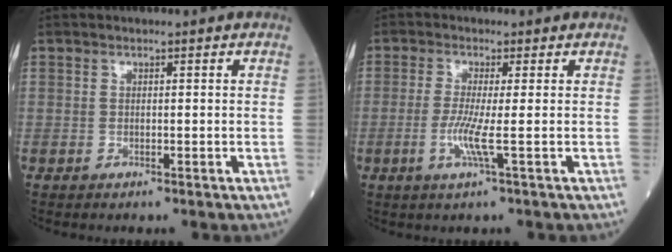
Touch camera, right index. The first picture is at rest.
{"total": 3.9, "force": [-1.0, -0.6, 3.8], "torque": [-0.085, -0.009, -0.022]}